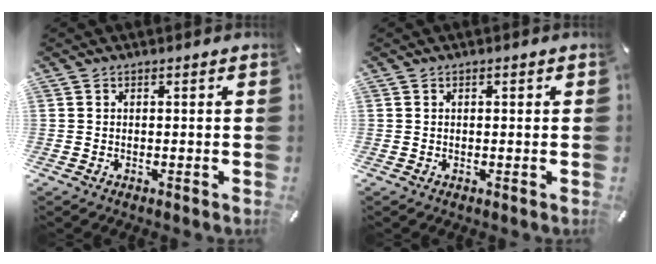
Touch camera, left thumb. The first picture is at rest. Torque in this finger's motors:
{"motor_torque": [-0.31, -0.62, -0.15, 0.15, -0.01]}